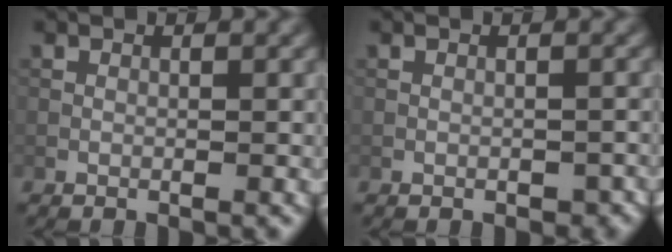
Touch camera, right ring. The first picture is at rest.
{"total": 1.1, "force": [-0.5, 0.8, 0.7], "torque": [-0.012, -0.006, -0.006]}